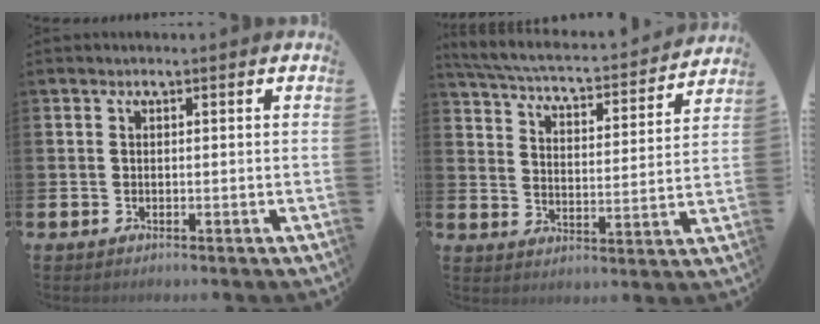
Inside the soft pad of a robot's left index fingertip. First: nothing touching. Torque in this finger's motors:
{"motor_torque": [0.33, -1.61, 0.25, 0.12]}